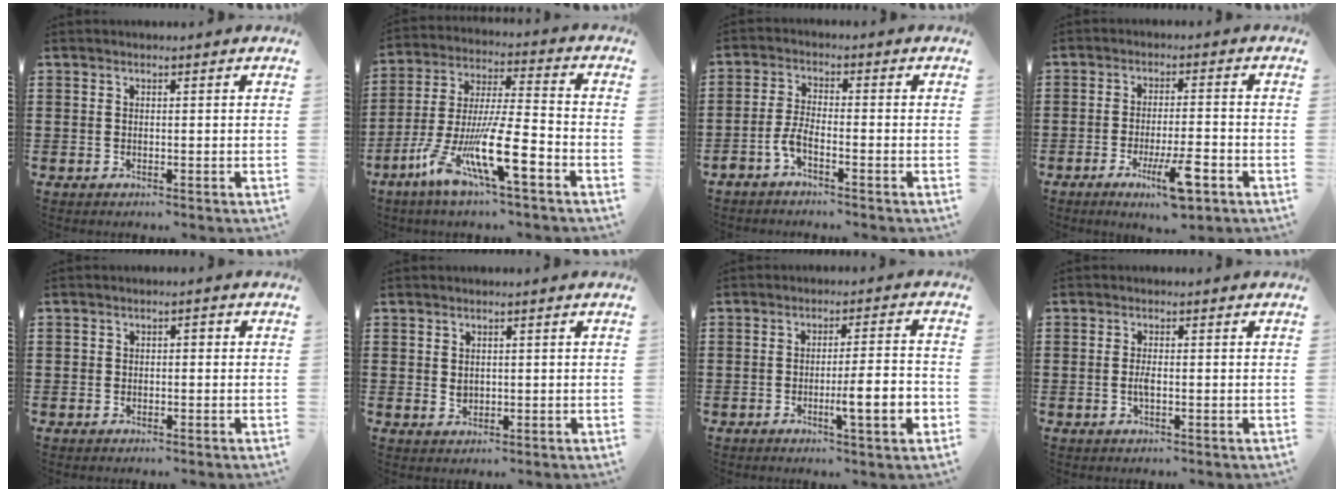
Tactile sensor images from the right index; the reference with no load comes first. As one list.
[{"total": 14.7, "force": [-7.7, 2.5, 12.2], "torque": [-0.252, -0.006, -0.140]}, {"total": 3.4, "force": [-2.3, 0.7, 2.4], "torque": [-0.064, -0.003, -0.049]}, {"total": 7.7, "force": [-3.8, 1.2, 6.6], "torque": [-0.120, -0.010, -0.064]}, {"total": 1.1, "force": [-0.6, 0.8, 0.6], "torque": [-0.014, -0.001, -0.013]}, {"total": 1.4, "force": [0.5, 1.1, 0.7], "torque": [-0.016, 0.005, 0.009]}, {"total": 7.6, "force": [-2.3, 0.7, 7.2], "torque": [-0.106, -0.009, -0.039]}, {"total": 1.8, "force": [-0.5, 0.5, 1.7], "torque": [-0.040, -0.003, -0.011]}]